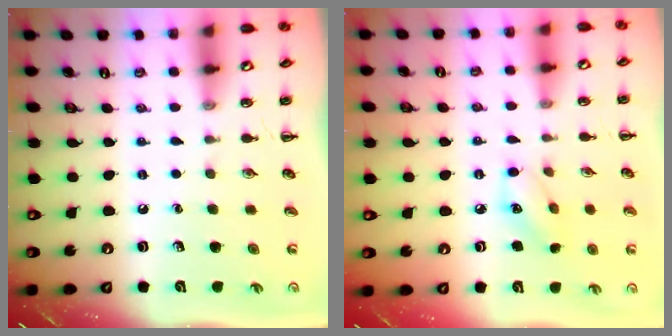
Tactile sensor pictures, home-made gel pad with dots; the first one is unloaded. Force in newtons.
{"total": 6.5, "press": 6.5, "slide": 0.9}